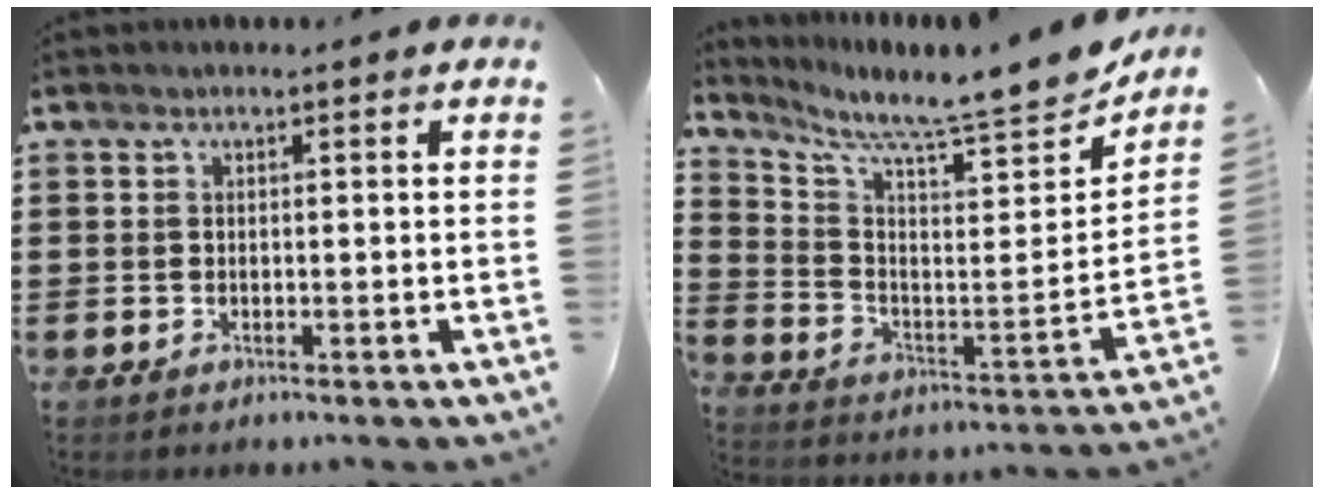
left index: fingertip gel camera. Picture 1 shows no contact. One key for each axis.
{"total": 7.4, "fx": 7.0, "fy": -0.1, "fz": 2.3, "tx": -0.067, "ty": -0.077, "tz": 0.109}